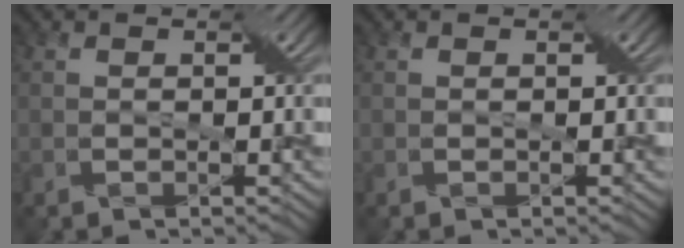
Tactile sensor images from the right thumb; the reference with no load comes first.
{"total": 0.0}